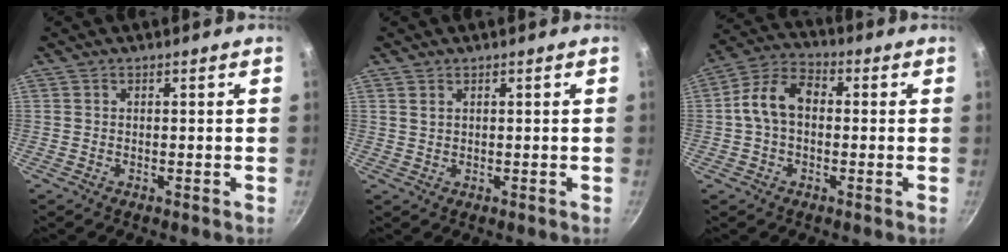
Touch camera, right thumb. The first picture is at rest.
{"total": 1.4, "force": [0.8, 0.9, 0.8], "torque": [-0.015, 0.000, 0.016]}
{"total": 9.2, "force": [0.1, 6.3, 6.7], "torque": [-0.110, 0.030, -0.016]}